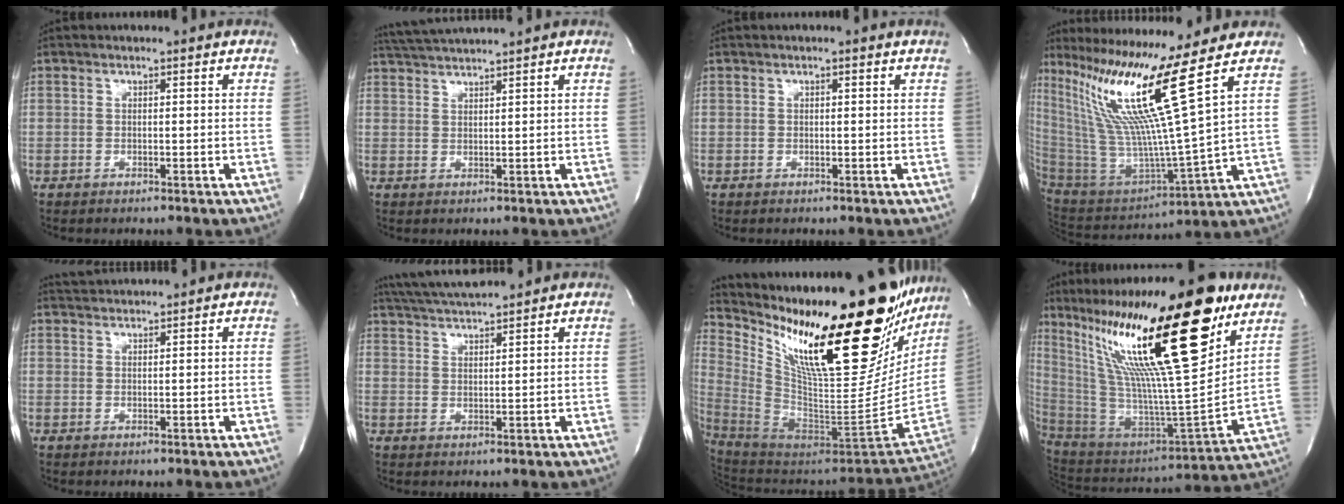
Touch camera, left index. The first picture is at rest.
{"total": 4.8, "force": [4.4, -1.6, 1.3], "torque": [-0.027, 0.010, 0.084]}
{"total": 0.7, "force": [0.2, 0.0, 0.7], "torque": [-0.015, -0.003, 0.001]}
{"total": 19.3, "force": [11.1, -3.5, 15.4], "torque": [-0.290, -0.037, 0.203]}
{"total": 2.8, "force": [2.7, -0.7, 0.1], "torque": [-0.004, 0.013, 0.056]}
{"total": 7.7, "force": [7.1, -0.4, 2.8], "torque": [-0.060, 0.018, 0.123]}
{"total": 35.5, "force": [22.8, 9.2, 25.5], "torque": [-0.406, -0.017, 0.357]}
{"total": 32.7, "force": [19.9, 3.2, 25.7], "torque": [-0.470, 0.000, 0.341]}